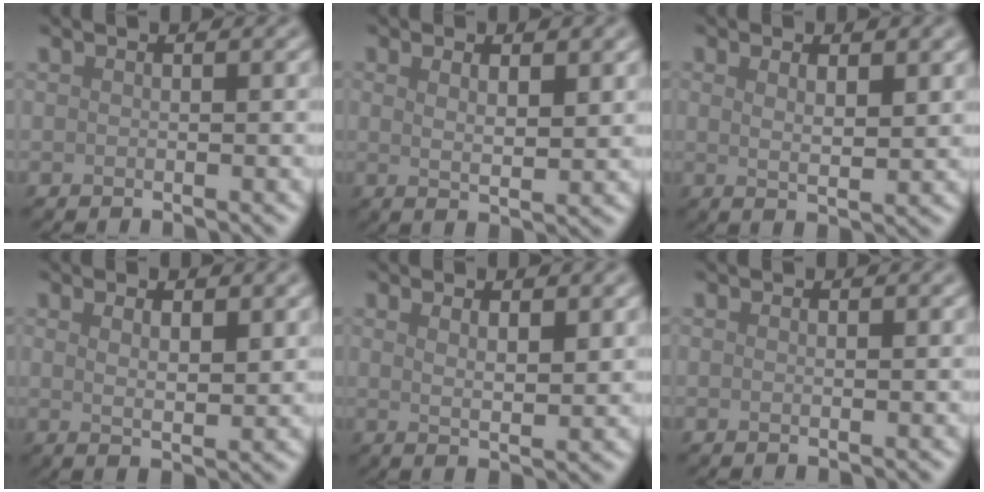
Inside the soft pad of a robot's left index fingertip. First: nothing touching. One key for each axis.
{"total": 3.2, "fx": 1.4, "fy": 0.9, "fz": 2.8, "tx": -0.040, "ty": -0.003, "tz": 0.021}
{"total": 2.9, "fx": 1.3, "fy": 0.8, "fz": 2.4, "tx": -0.036, "ty": -0.001, "tz": 0.020}
{"total": 3.1, "fx": 1.4, "fy": 0.9, "fz": 2.7, "tx": -0.040, "ty": -0.003, "tz": 0.024}
{"total": 3.4, "fx": 1.5, "fy": 0.9, "fz": 2.9, "tx": -0.041, "ty": -0.003, "tz": 0.022}
{"total": 0.0}